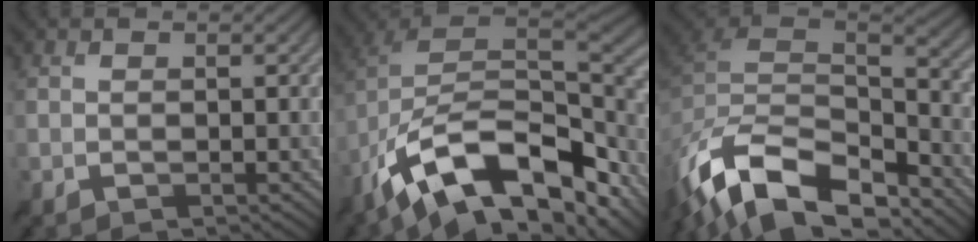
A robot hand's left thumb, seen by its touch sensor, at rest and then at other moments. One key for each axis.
{"total": 16.1, "fx": -6.9, "fy": 7.8, "fz": 12.3, "tx": -0.243, "ty": 0.000, "tz": -0.125}
{"total": 15.9, "fx": -10.6, "fy": 7.4, "fz": 9.2, "tx": -0.242, "ty": -0.028, "tz": -0.175}